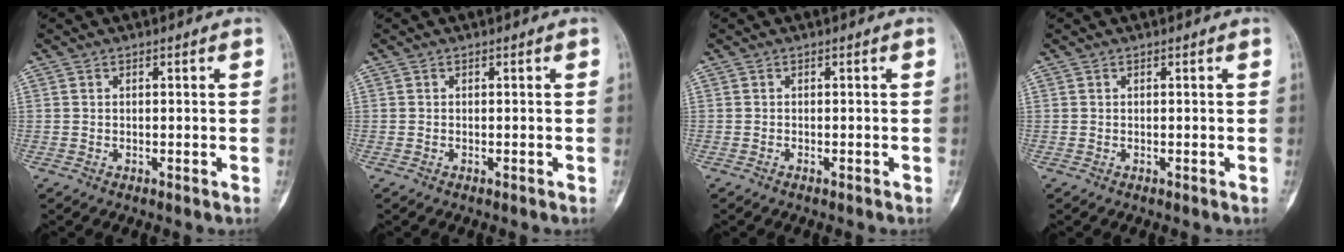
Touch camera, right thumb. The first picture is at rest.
{"total": 0.0}
{"total": 0.6, "force": [-0.5, 0.2, 0.4], "torque": [-0.010, 0.000, -0.005]}
{"total": 0.0}